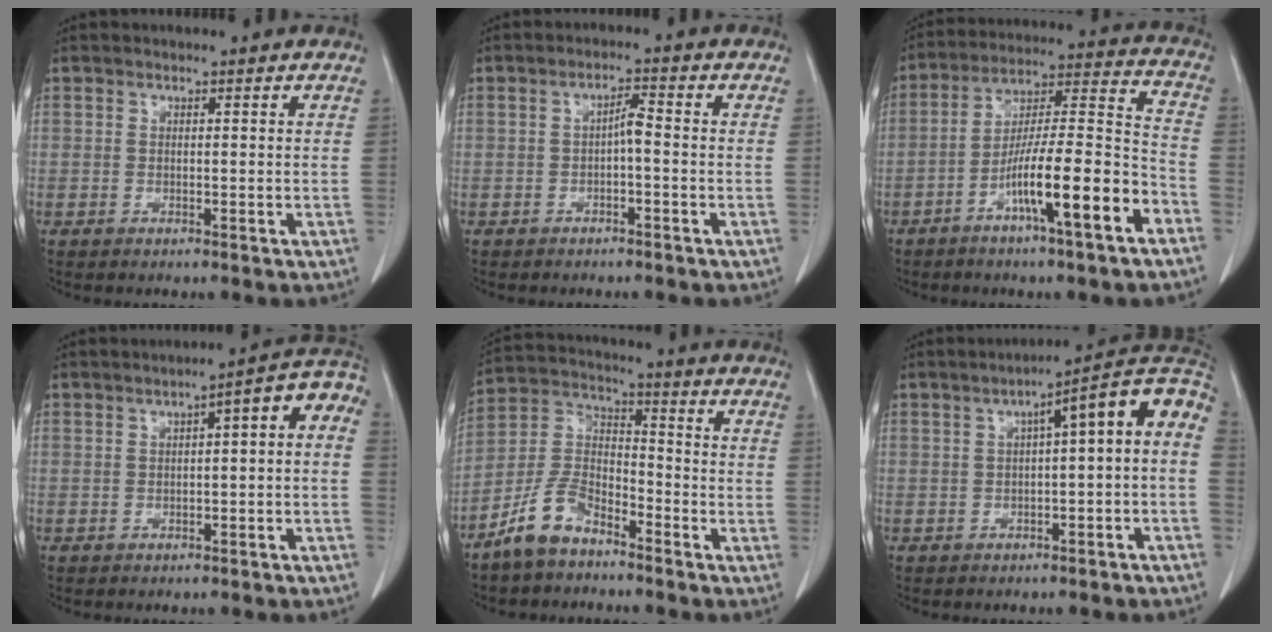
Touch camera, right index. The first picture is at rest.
{"total": 2.7, "force": [-0.4, 0.6, 2.6], "torque": [-0.043, 0.010, -0.007]}
{"total": 15.5, "force": [-7.5, 0.8, 13.5], "torque": [-0.228, 0.003, -0.125]}
{"total": 6.8, "force": [-0.1, 1.9, 6.6], "torque": [-0.083, 0.036, -0.006]}
{"total": 9.4, "force": [-7.1, 4.1, 4.6], "torque": [-0.105, 0.013, -0.143]}
{"total": 10.6, "force": [0.2, 1.9, 10.4], "torque": [-0.143, 0.043, -0.001]}